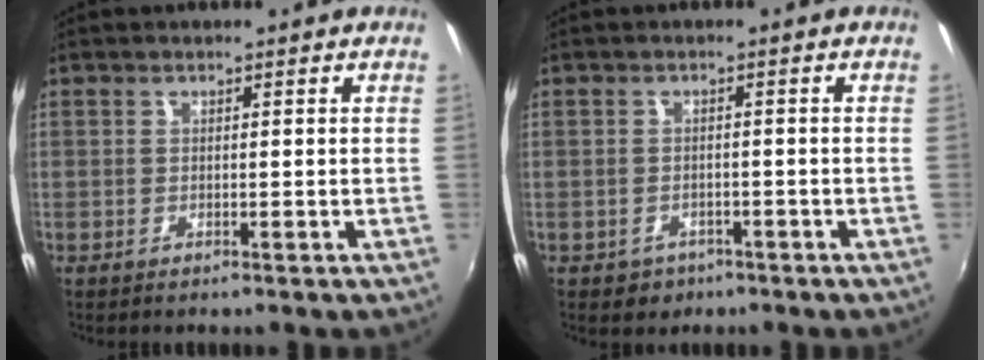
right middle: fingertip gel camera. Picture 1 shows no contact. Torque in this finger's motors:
{"motor_torque": [0.32, -0.17, 0.01, 0.00]}